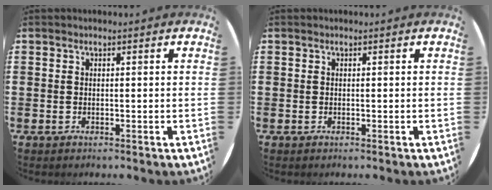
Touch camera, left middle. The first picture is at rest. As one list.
[{"total": 0.0}]